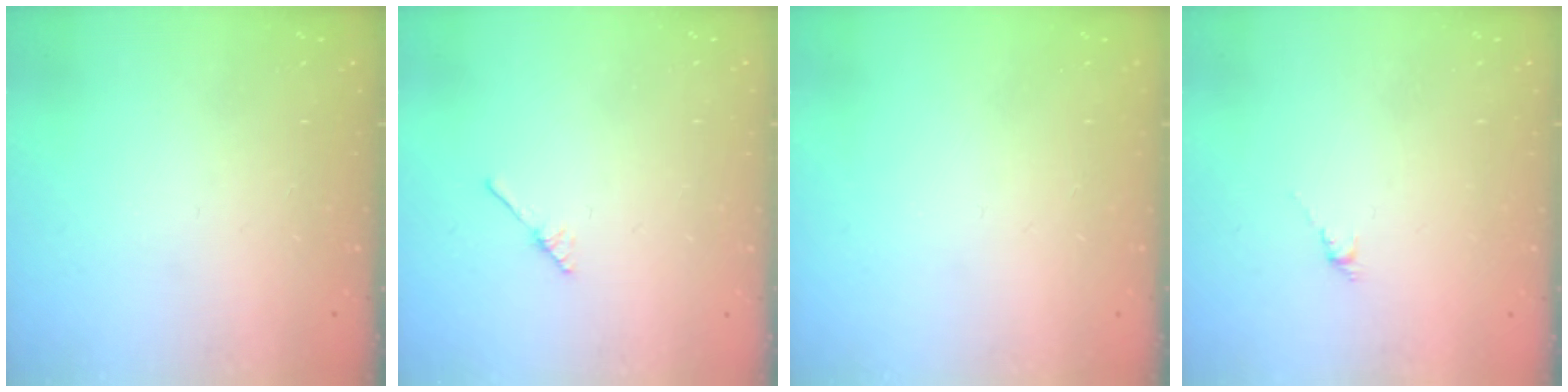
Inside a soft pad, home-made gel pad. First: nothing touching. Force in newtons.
{"total": 2.0, "press": 2.0, "slide": 0.2}
{"total": 0.0}
{"total": 0.0}